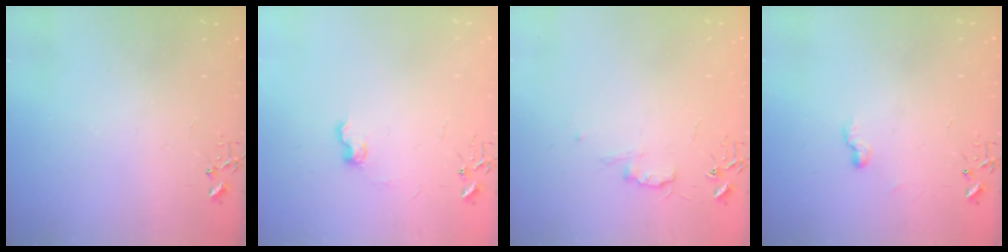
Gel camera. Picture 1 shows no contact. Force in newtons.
{"total": 7.6, "press": 7.5, "slide": 0.7}
{"total": 5.8, "press": 5.7, "slide": 0.7}
{"total": 4.6, "press": 4.6, "slide": 0.6}